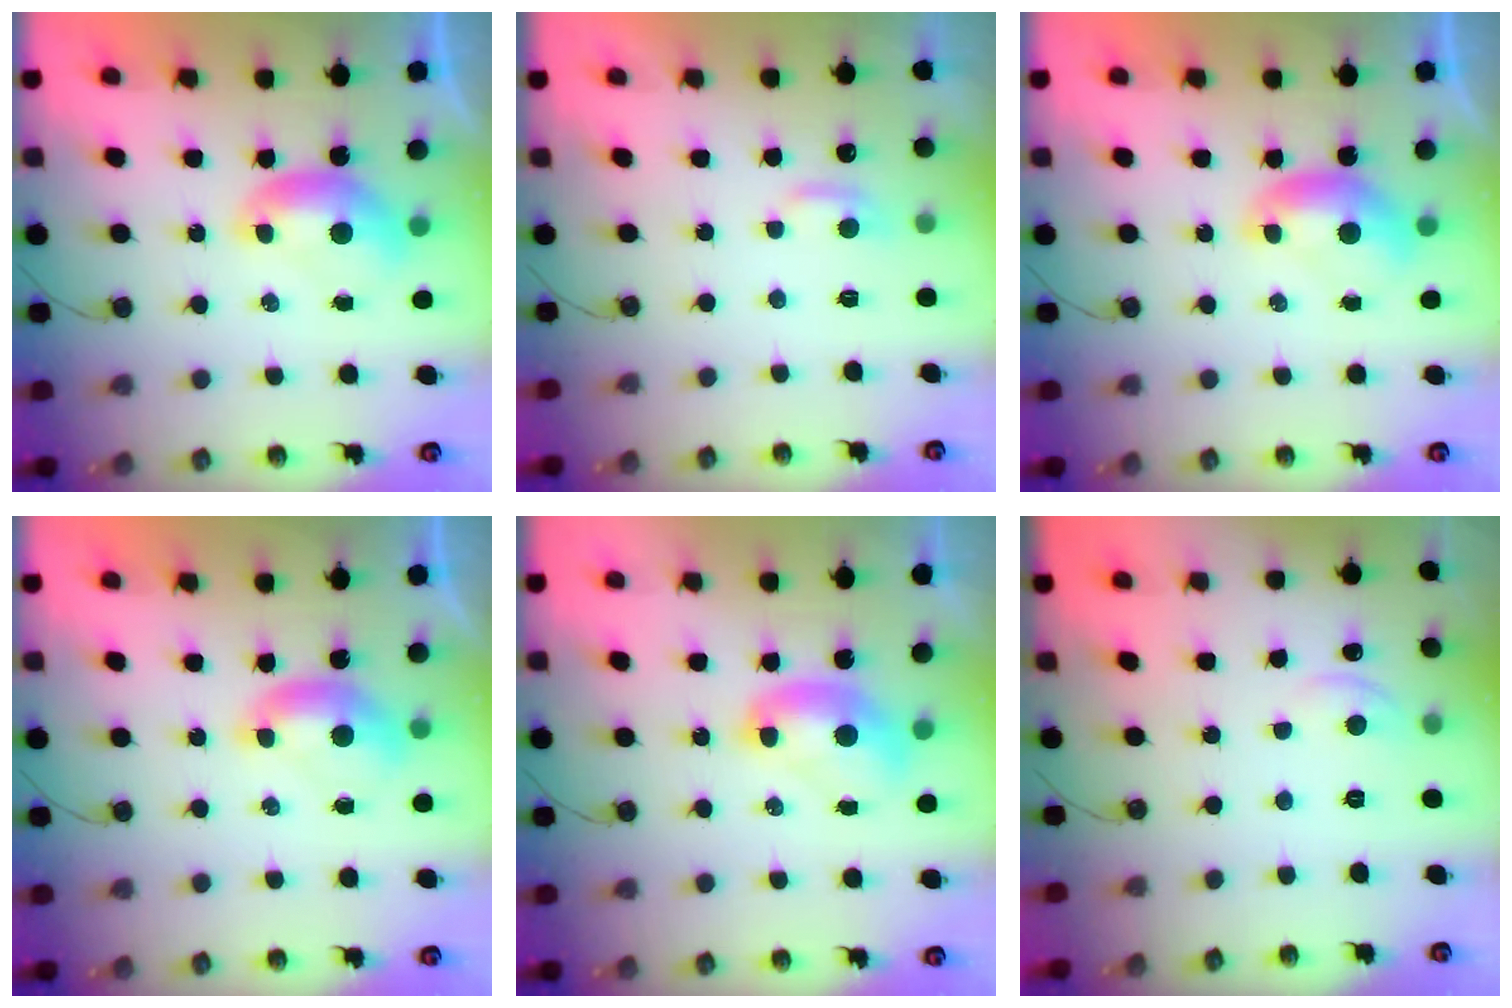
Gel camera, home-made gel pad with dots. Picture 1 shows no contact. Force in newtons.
{"total": 0.0}
{"total": 0.0}
{"total": 0.6, "press": 0.1, "slide": 0.6}
{"total": 2.0, "press": 2.0, "slide": 0.2}
{"total": 1.1, "press": 0.7, "slide": 0.8}